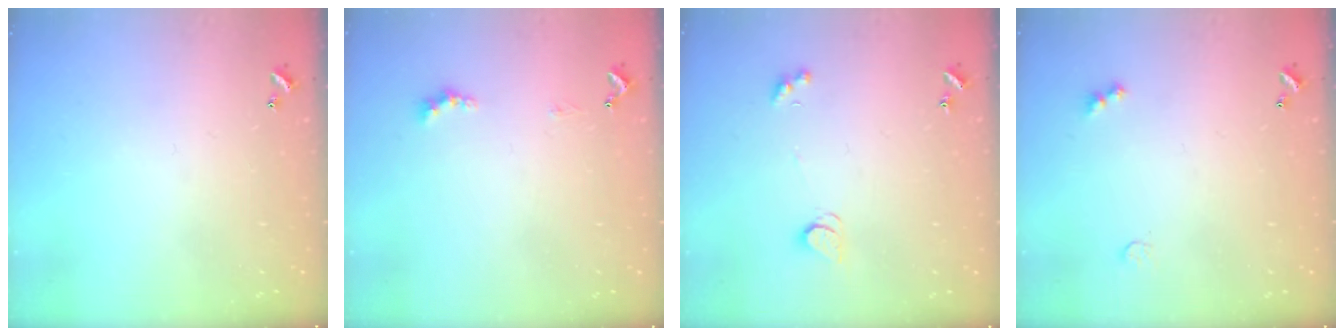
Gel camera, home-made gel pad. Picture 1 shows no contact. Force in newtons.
{"total": 1.5, "press": 1.4, "slide": 0.5}
{"total": 2.4, "press": 2.4, "slide": 0.4}
{"total": 4.3, "press": 4.3, "slide": 0.6}